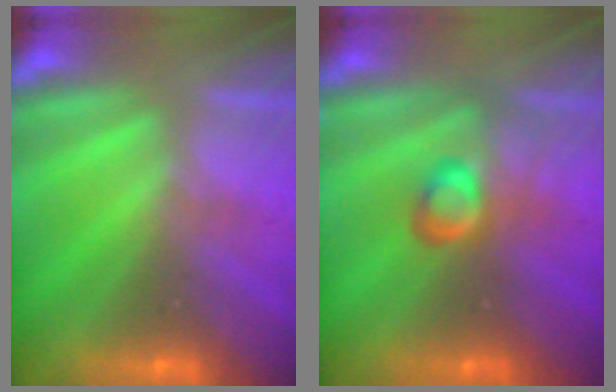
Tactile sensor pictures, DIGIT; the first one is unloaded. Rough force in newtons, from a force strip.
{"total": 2.8}